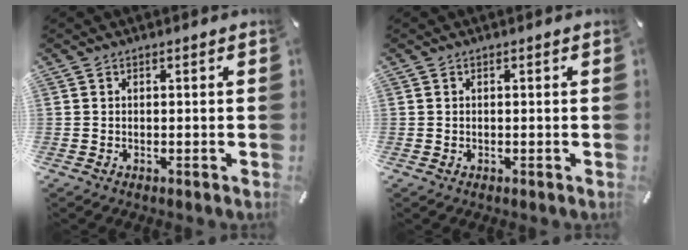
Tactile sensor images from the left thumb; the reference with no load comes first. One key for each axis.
{"total": 0.0}